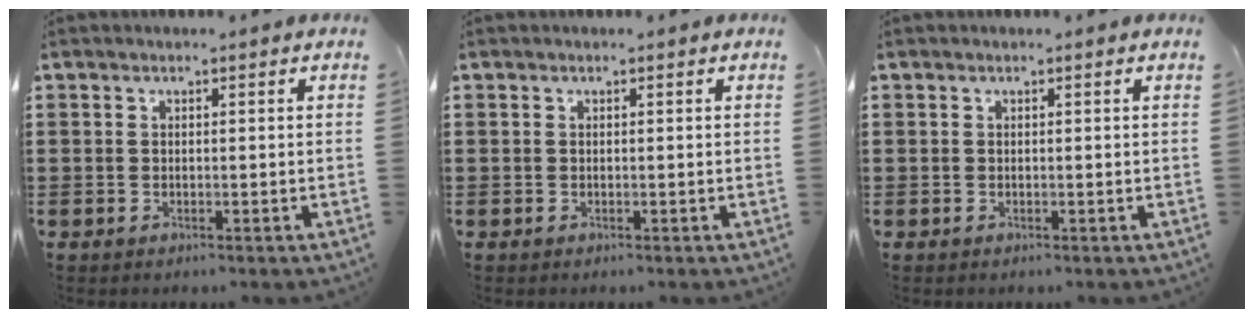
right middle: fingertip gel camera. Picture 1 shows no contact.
{"total": 0.0}
{"total": 0.0}